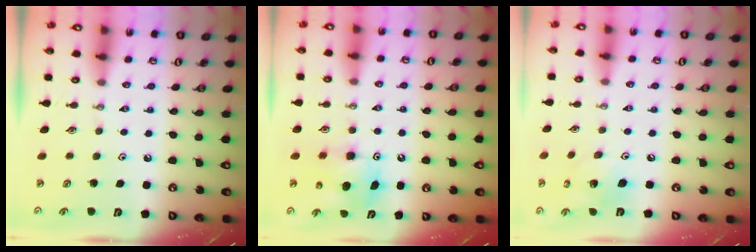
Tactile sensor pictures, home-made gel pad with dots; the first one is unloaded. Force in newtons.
{"total": 8.0, "press": 7.9, "slide": 0.4}
{"total": 11.2, "press": 11.0, "slide": 2.0}